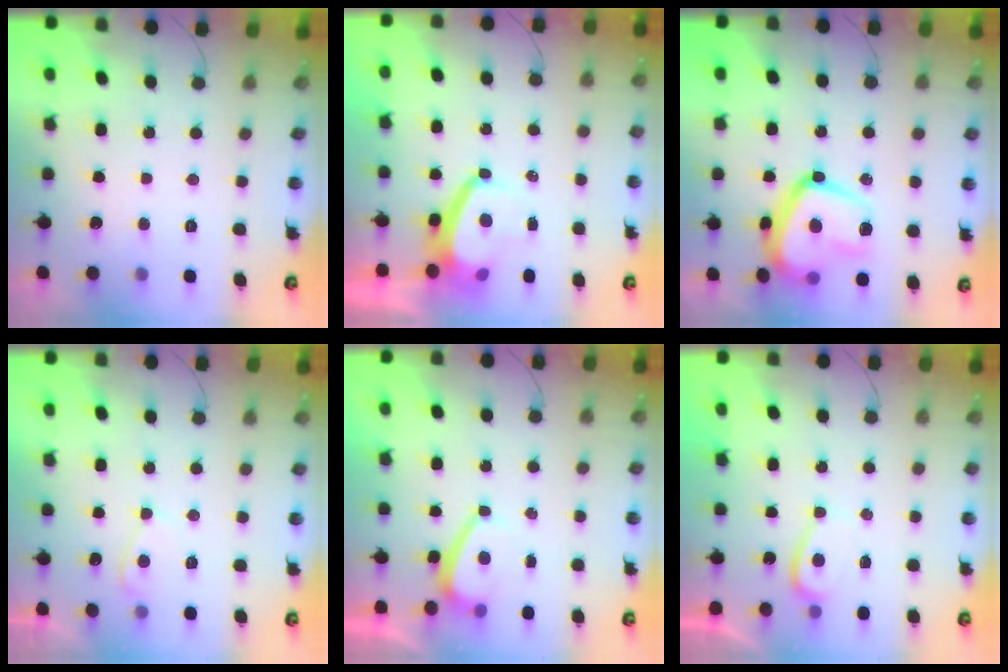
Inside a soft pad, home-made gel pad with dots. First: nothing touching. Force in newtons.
{"total": 4.3, "press": 4.3, "slide": 0.5}
{"total": 18.2, "press": 18.1, "slide": 1.6}
{"total": 4.7, "press": 4.6, "slide": 0.8}
{"total": 2.0, "press": 1.9, "slide": 0.6}
{"total": 1.4, "press": 1.3, "slide": 0.5}